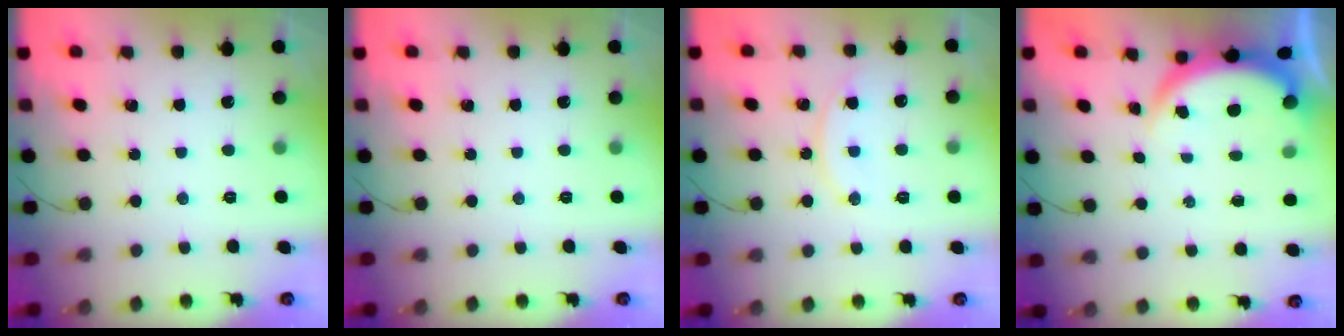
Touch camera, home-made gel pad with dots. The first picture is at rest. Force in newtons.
{"total": 0.0}
{"total": 10.8, "press": 10.8, "slide": 0.8}
{"total": 3.8, "press": 3.8, "slide": 0.1}